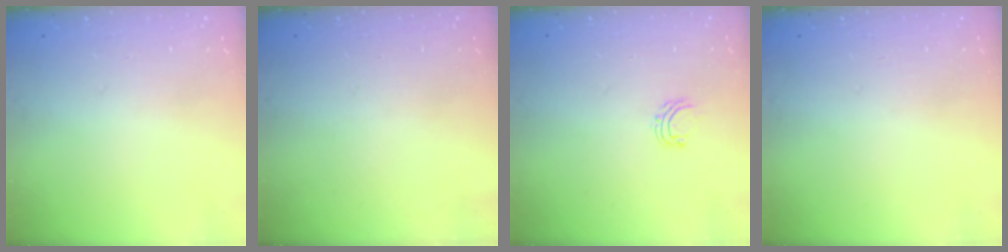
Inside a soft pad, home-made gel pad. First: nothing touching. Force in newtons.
{"total": 0.0}
{"total": 4.5, "press": 4.5, "slide": 0.3}
{"total": 0.0}